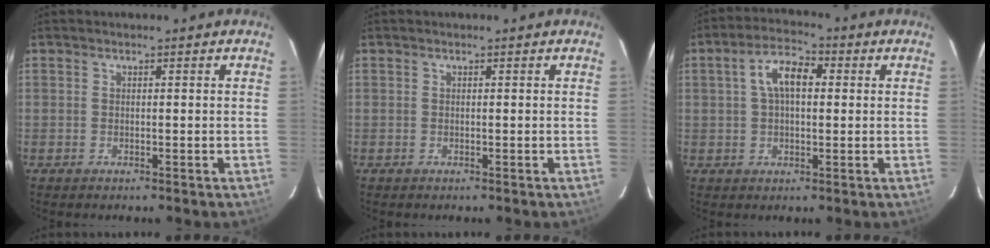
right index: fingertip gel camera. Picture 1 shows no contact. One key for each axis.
{"total": 0.0}
{"total": 7.4, "fx": 1.4, "fy": 3.8, "fz": 6.1, "tx": -0.115, "ty": 0.023, "tz": 0.024}